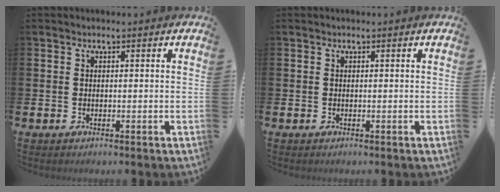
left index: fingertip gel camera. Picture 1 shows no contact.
{"total": 0.0}